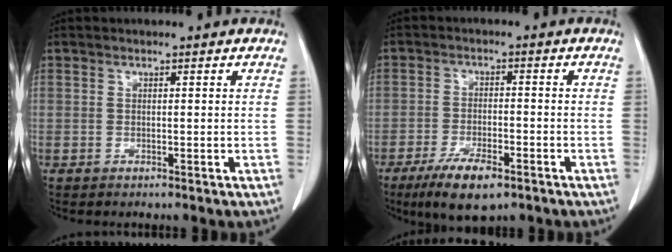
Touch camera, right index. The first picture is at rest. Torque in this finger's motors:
{"motor_torque": [-0.02, -0.12, 0.08, 0.00]}